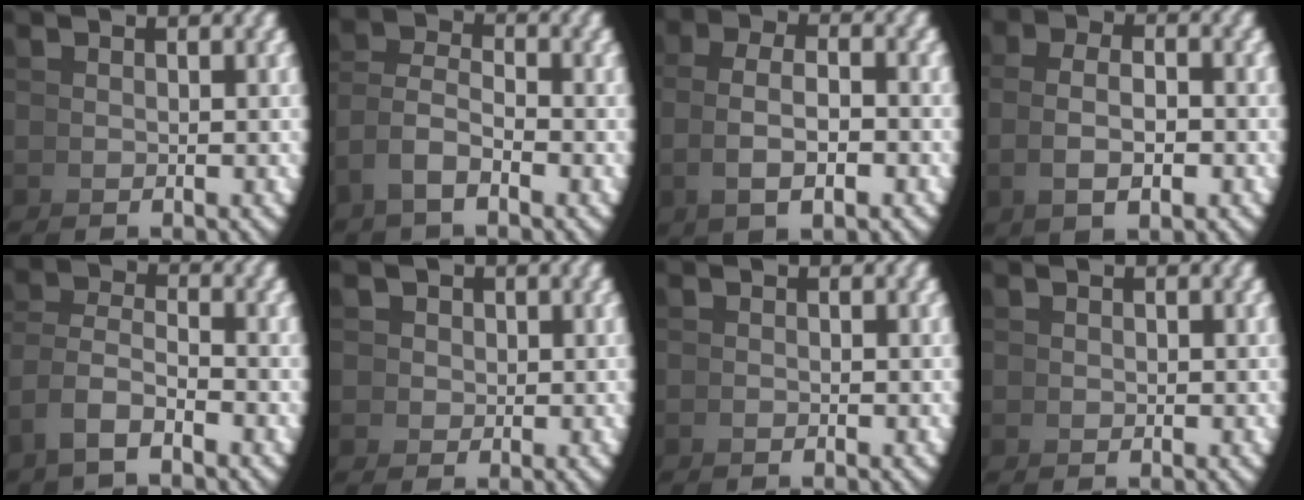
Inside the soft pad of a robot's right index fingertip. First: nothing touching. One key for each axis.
{"total": 3.1, "fx": -0.9, "fy": 2.1, "fz": 2.2, "tx": -0.050, "ty": -0.011, "tz": -0.014}
{"total": 3.3, "fx": 0.1, "fy": 0.8, "fz": 3.2, "tx": -0.055, "ty": 0.007, "tz": 0.007}
{"total": 2.9, "fx": 0.0, "fy": 0.8, "fz": 2.8, "tx": -0.046, "ty": 0.004, "tz": 0.005}
{"total": 3.4, "fx": -1.1, "fy": 2.2, "fz": 2.4, "tx": -0.061, "ty": -0.012, "tz": -0.014}
{"total": 3.8, "fx": 1.1, "fy": 3.4, "fz": 1.1, "tx": -0.023, "ty": -0.003, "tz": 0.024}
{"total": 0.9, "fx": -0.3, "fy": -0.8, "fz": -0.2, "tx": 0.007, "ty": 0.005, "tz": -0.009}
{"total": 0.0}